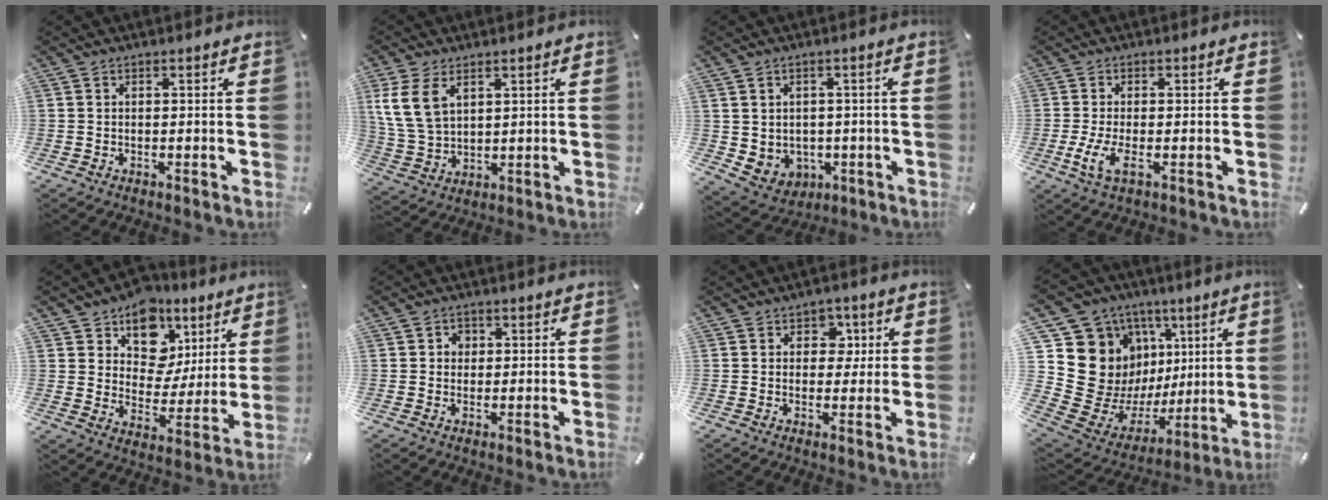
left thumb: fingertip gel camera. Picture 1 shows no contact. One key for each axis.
{"total": 8.8, "fx": 4.1, "fy": 5.8, "fz": 5.3, "tx": -0.132, "ty": -0.002, "tz": 0.078}
{"total": 4.9, "fx": 0.9, "fy": 4.8, "fz": 0.6, "tx": -0.030, "ty": -0.015, "tz": 0.018}
{"total": 5.4, "fx": -1.2, "fy": 1.7, "fz": 5.0, "tx": -0.124, "ty": -0.020, "tz": -0.026}
{"total": 12.8, "fx": 7.0, "fy": 9.7, "fz": 4.3, "tx": -0.069, "ty": -0.055, "tz": 0.132}
{"total": 2.3, "fx": -0.1, "fy": 2.2, "fz": 0.6, "tx": -0.005, "ty": 0.005, "tz": -0.007}
{"total": 5.4, "fx": 1.3, "fy": 4.6, "fz": 2.6, "tx": -0.014, "ty": -0.004, "tz": 0.011}
{"total": 20.2, "fx": 4.9, "fy": 17.8, "fz": 8.1, "tx": -0.135, "ty": -0.069, "tz": 0.141}